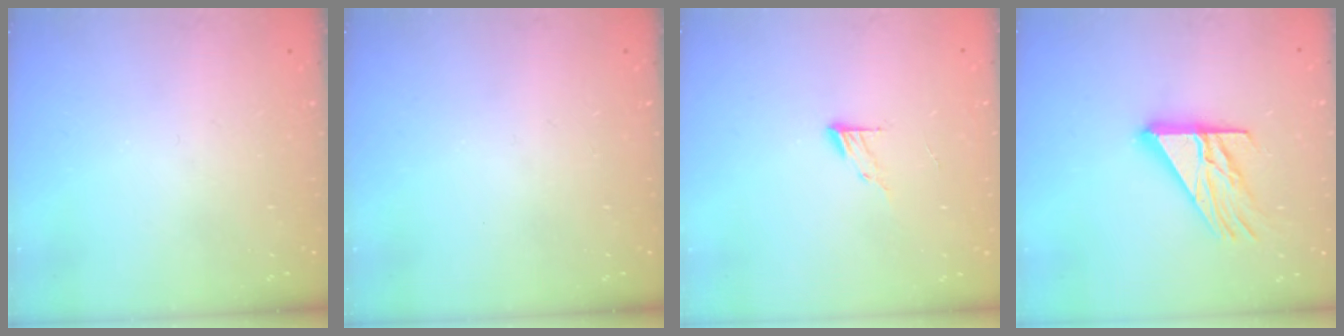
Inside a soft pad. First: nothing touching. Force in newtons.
{"total": 0.0}
{"total": 4.6, "press": 4.5, "slide": 0.5}
{"total": 14.6, "press": 14.5, "slide": 1.4}